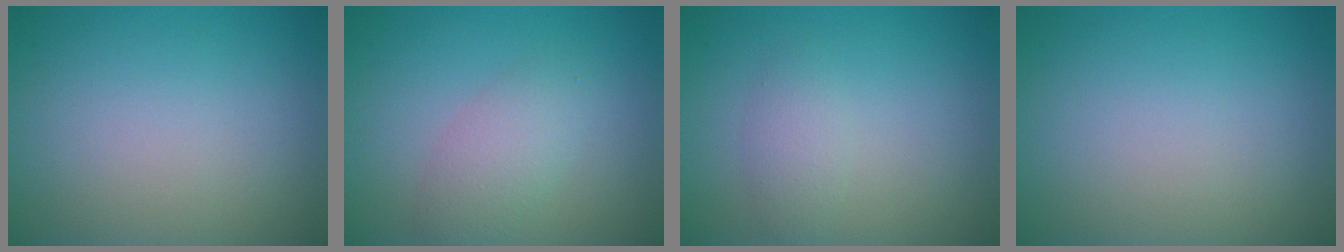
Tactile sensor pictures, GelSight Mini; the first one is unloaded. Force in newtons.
{"total": 2.8, "press": 2.8, "slide": 0.1}
{"total": 1.8, "press": 1.8, "slide": 0.2}
{"total": 0.0}